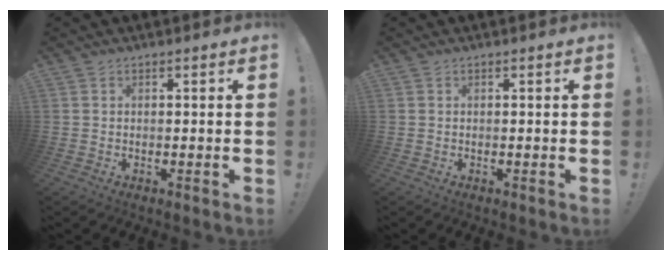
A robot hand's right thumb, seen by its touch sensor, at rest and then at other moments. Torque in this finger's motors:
{"motor_torque": [0.00, 0.00, 0.00, 0.00, 0.00]}